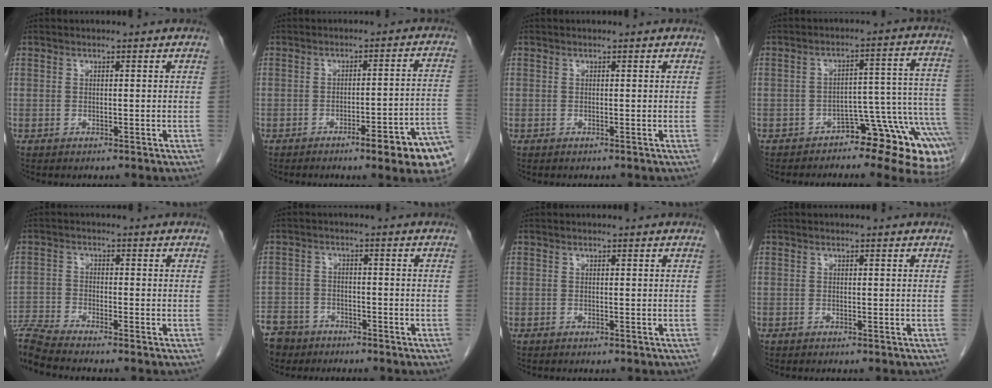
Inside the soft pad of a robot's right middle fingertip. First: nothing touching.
{"total": 9.3, "force": [-4.9, 0.3, 7.9], "torque": [-0.090, 0.005, -0.062]}
{"total": 0.0}
{"total": 12.4, "force": [-9.1, 4.0, 7.5], "torque": [-0.032, 0.069, -0.121]}
{"total": 7.5, "force": [-7.1, -1.3, 2.1], "torque": [-0.047, -0.008, -0.134]}
{"total": 9.5, "force": [-7.1, 6.0, 1.7], "torque": [-0.062, -0.002, -0.122]}
{"total": 0.0}
{"total": 0.0}